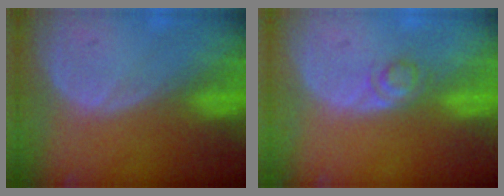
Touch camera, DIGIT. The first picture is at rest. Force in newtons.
{"total": 2.2, "press": 2.2, "slide": 0.2}